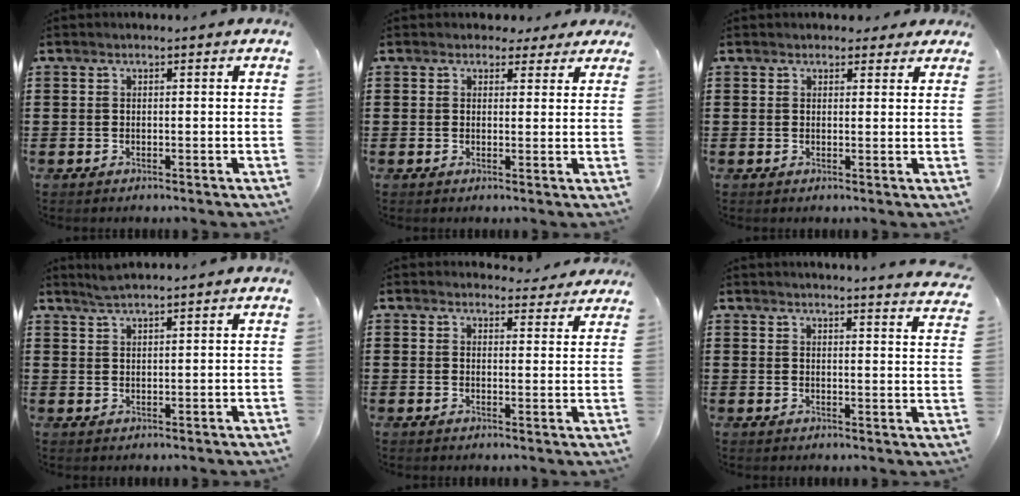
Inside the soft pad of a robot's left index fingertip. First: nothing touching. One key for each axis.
{"total": 2.4, "fx": 1.8, "fy": 1.5, "fz": 0.6, "tx": -0.010, "ty": 0.007, "tz": 0.032}
{"total": 1.9, "fx": 1.6, "fy": 1.0, "fz": 0.4, "tx": -0.006, "ty": 0.004, "tz": 0.028}
{"total": 2.0, "fx": 1.9, "fy": -0.1, "fz": 0.7, "tx": -0.018, "ty": 0.000, "tz": 0.036}
{"total": 3.3, "fx": 3.1, "fy": 0.8, "fz": 0.6, "tx": -0.013, "ty": -0.013, "tz": 0.056}
{"total": 3.3, "fx": 3.2, "fy": -0.9, "fz": 0.3, "tx": -0.009, "ty": -0.024, "tz": 0.054}